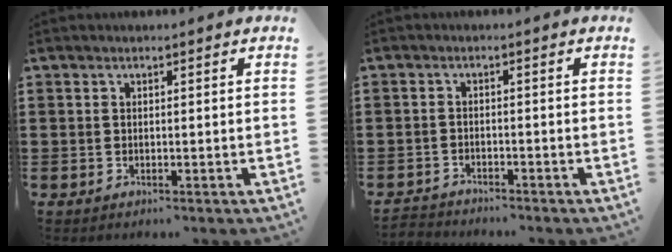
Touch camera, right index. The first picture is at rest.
{"total": 2.1, "force": [-2.1, 0.2, -0.2], "torque": [-0.002, 0.000, -0.047]}